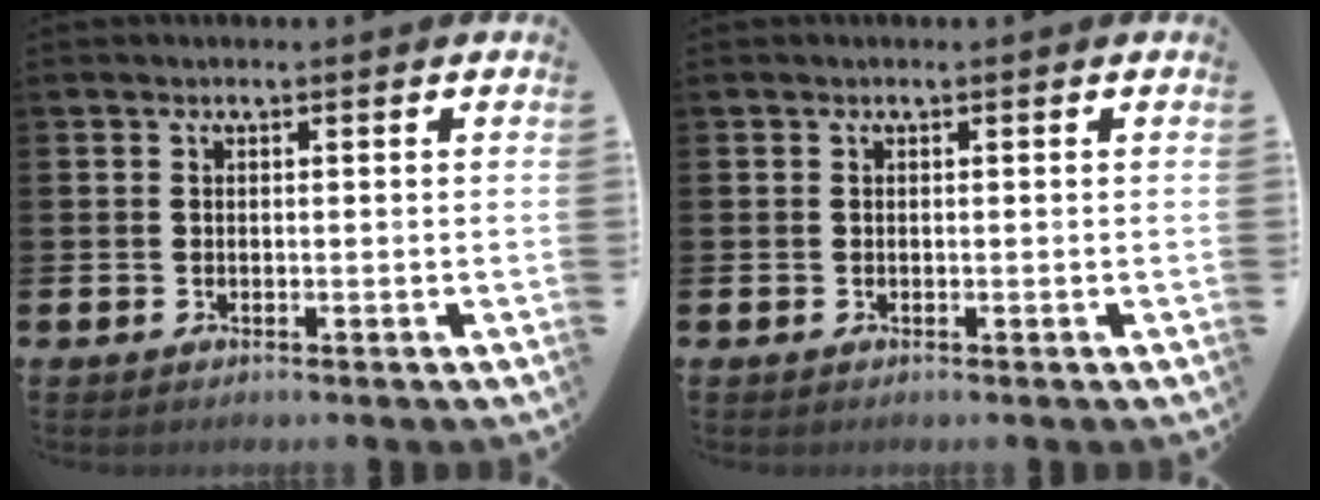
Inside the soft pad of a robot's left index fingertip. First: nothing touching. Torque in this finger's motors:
{"motor_torque": [0.00, 0.00, 0.00, 0.00]}